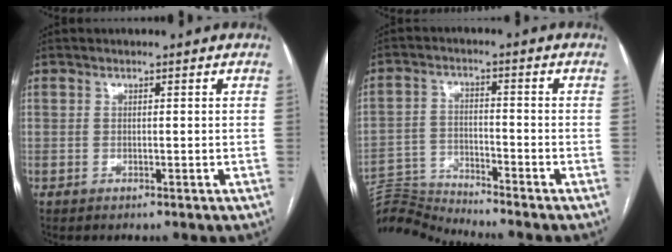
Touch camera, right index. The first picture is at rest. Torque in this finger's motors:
{"motor_torque": [-1.53, -0.61, -1.06, -0.21]}